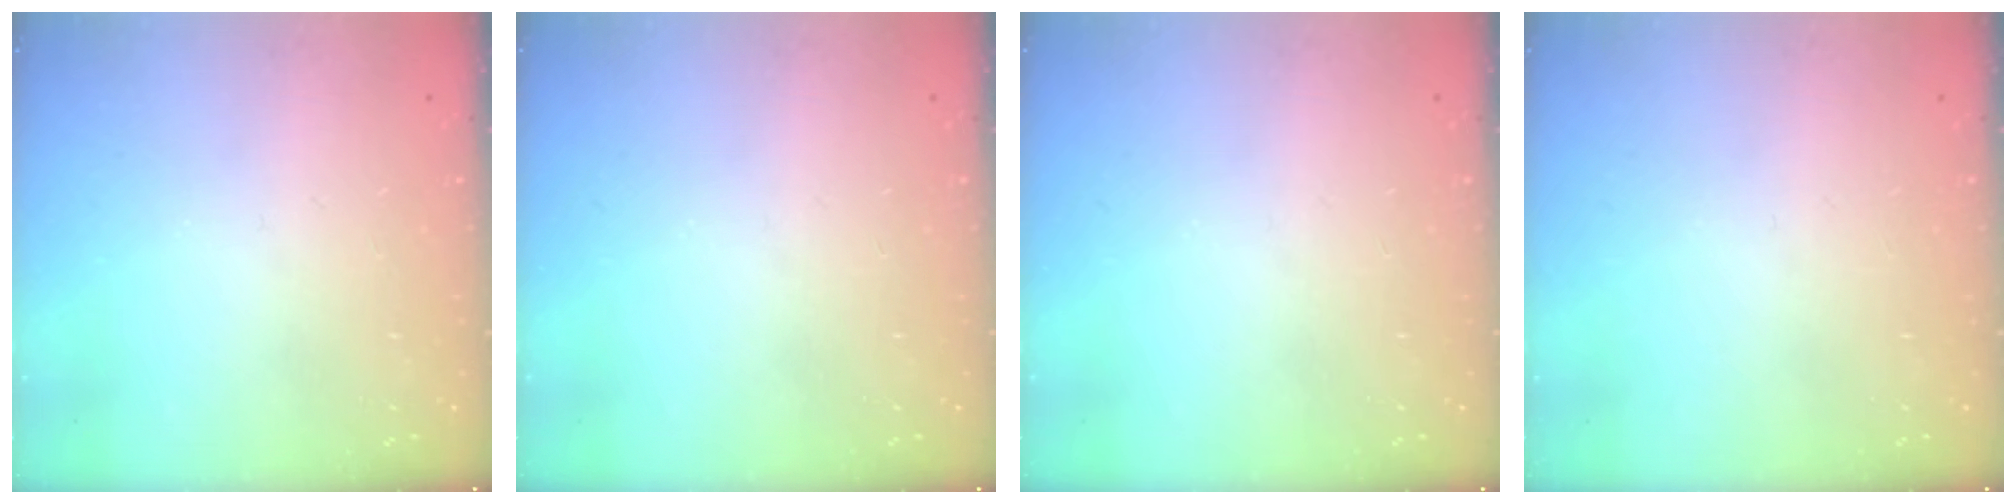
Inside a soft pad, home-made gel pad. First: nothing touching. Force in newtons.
{"total": 0.0}
{"total": 0.0}
{"total": 0.0}